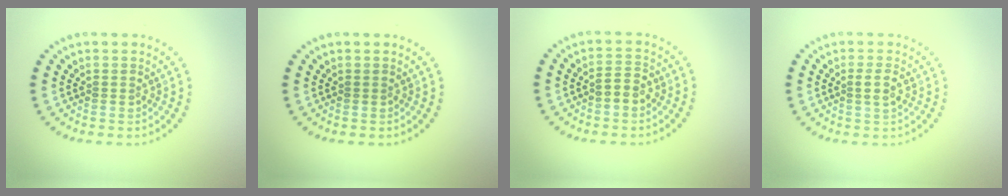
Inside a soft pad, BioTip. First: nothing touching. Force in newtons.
{"total": 0.0}
{"total": 1.9, "press": 1.8, "slide": 0.5}
{"total": 1.5, "press": 1.4, "slide": 0.6}